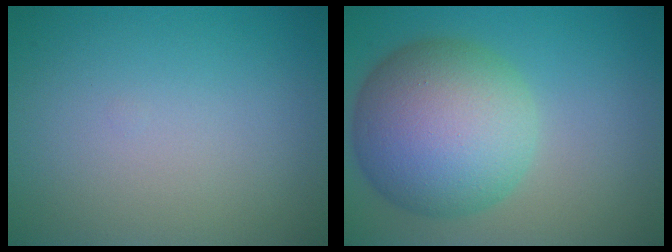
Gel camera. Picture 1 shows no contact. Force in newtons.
{"total": 10.9, "press": 10.9, "slide": 0.2}